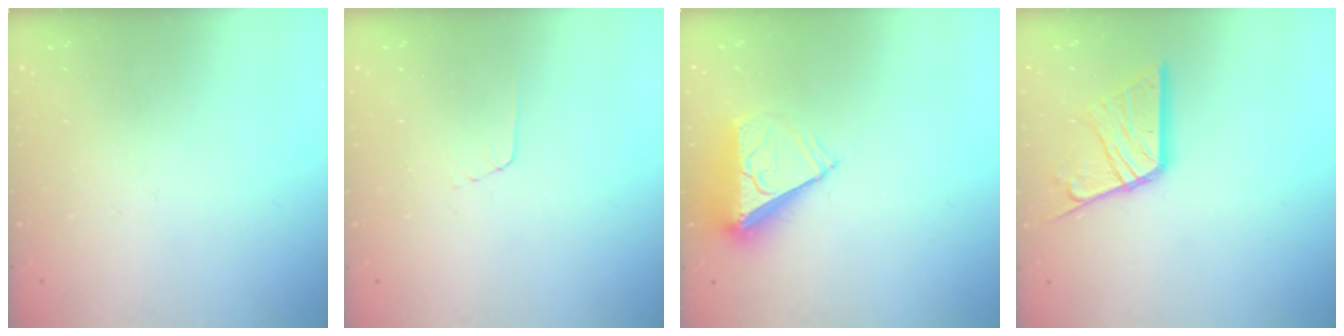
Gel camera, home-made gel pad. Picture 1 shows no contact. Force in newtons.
{"total": 2.7, "press": 2.7, "slide": 0.2}
{"total": 7.5, "press": 7.4, "slide": 1.2}
{"total": 14.7, "press": 14.6, "slide": 1.6}